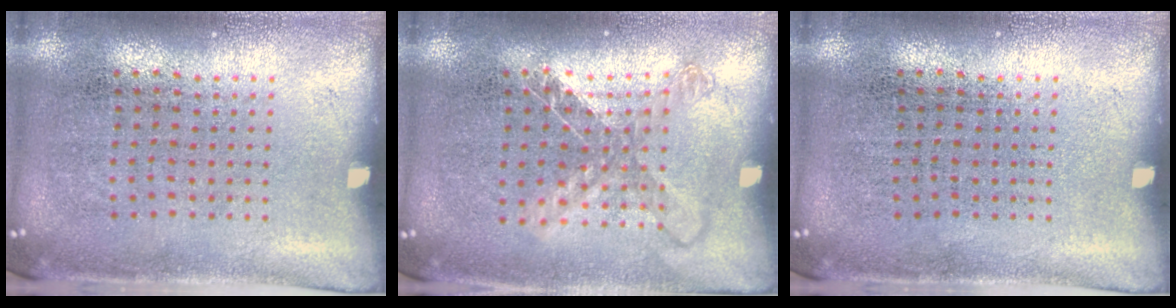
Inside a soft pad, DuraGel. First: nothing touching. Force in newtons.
{"total": 1.3, "press": 1.1, "slide": 0.7}
{"total": 0.0}